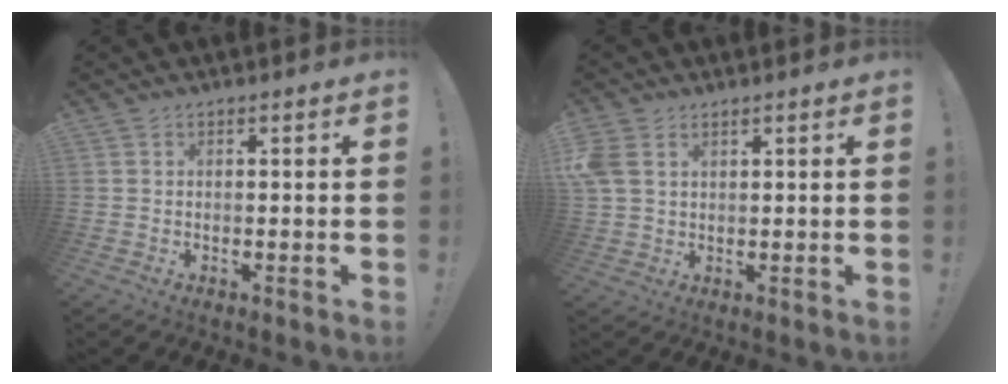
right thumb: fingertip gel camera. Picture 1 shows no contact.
{"total": 5.5, "force": [2.5, 3.6, 3.4], "torque": [-0.069, -0.002, 0.052]}